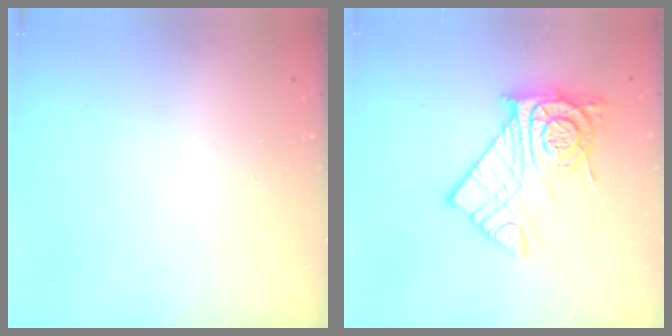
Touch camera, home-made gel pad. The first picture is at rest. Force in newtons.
{"total": 14.8, "press": 14.8, "slide": 1.2}